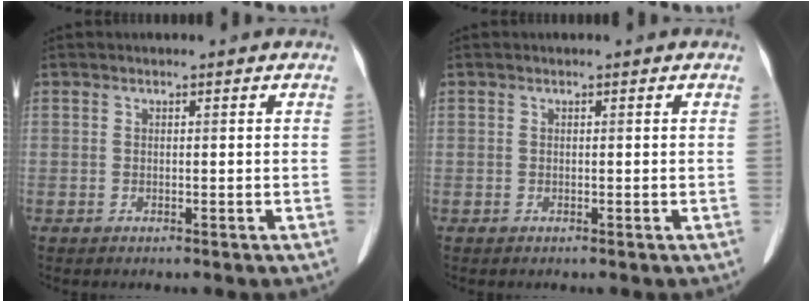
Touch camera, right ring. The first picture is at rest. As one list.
[{"total": 0.0}]